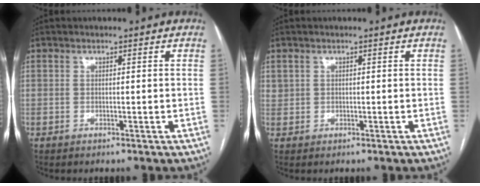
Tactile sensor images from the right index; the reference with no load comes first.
{"total": 1.2, "force": [0.6, 1.0, 0.1], "torque": [0.008, 0.007, 0.009]}